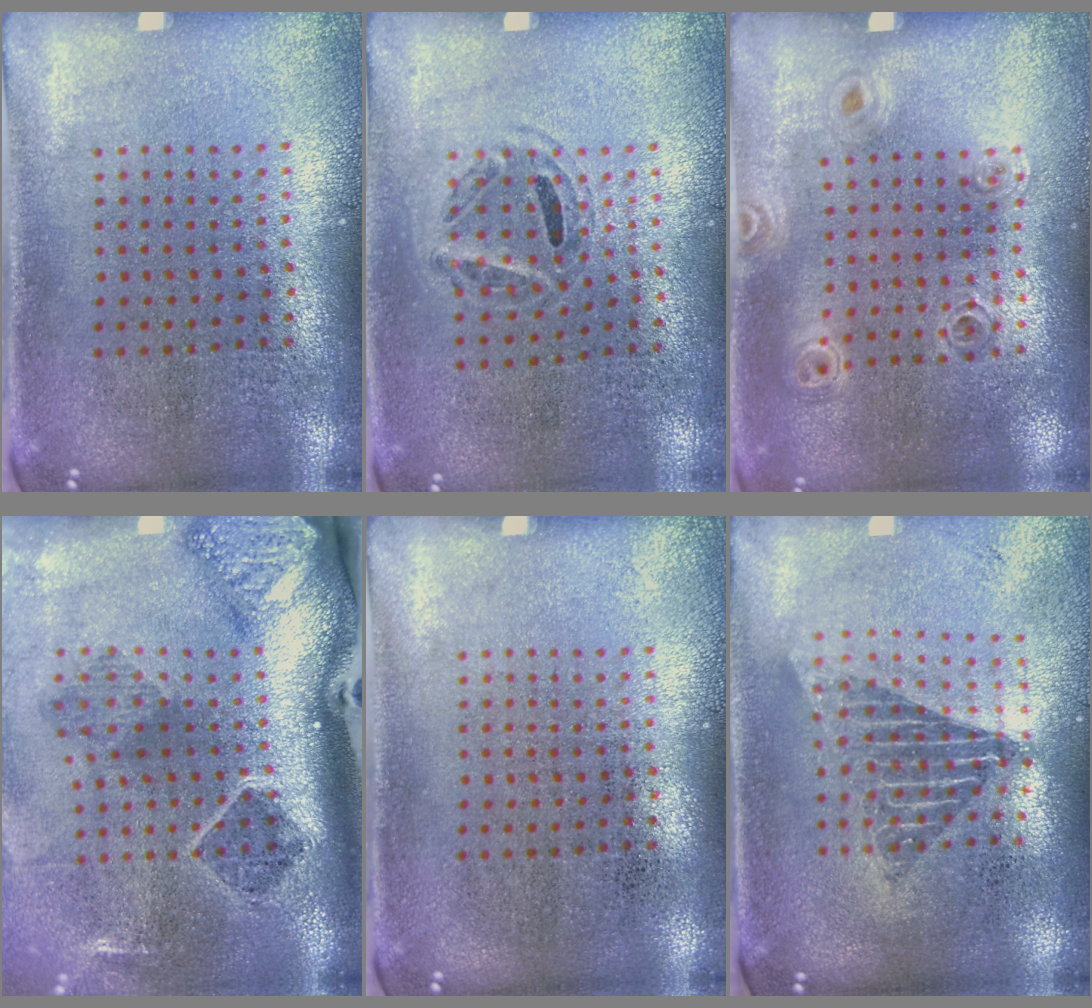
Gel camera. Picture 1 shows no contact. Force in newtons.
{"total": 1.0, "press": 0.7, "slide": 0.7}
{"total": 1.0, "press": 0.9, "slide": 0.2}
{"total": 3.0, "press": 1.9, "slide": 2.3}
{"total": 0.0}
{"total": 1.7, "press": 1.4, "slide": 1.1}